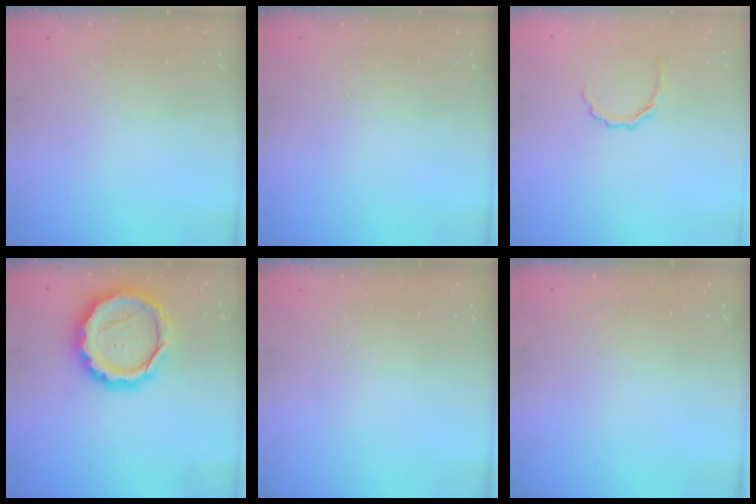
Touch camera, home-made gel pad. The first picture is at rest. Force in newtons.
{"total": 0.0}
{"total": 3.7, "press": 3.7, "slide": 0.7}
{"total": 18.0, "press": 17.7, "slide": 3.4}
{"total": 0.0}
{"total": 0.0}